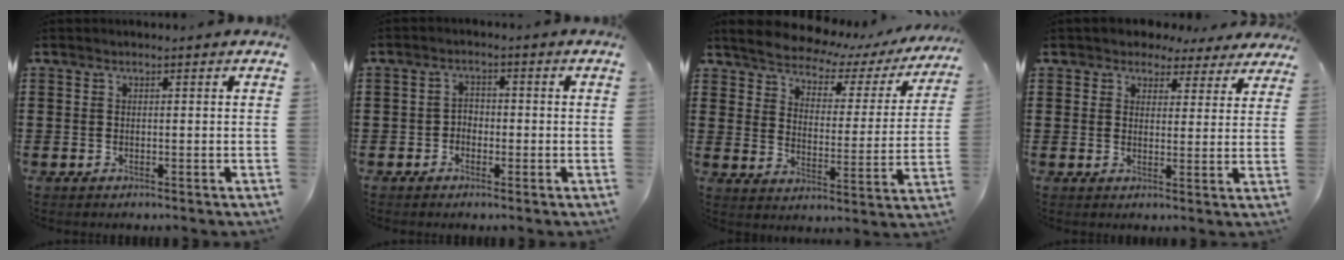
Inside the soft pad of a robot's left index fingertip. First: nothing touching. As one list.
[{"total": 2.0, "force": [-1.5, 1.2, 0.3], "torque": [-0.009, 0.007, -0.035]}, {"total": 4.2, "force": [4.0, 0.9, 1.1], "torque": [-0.048, -0.034, 0.060]}, {"total": 3.6, "force": [3.1, 1.7, 0.6], "torque": [-0.023, -0.008, 0.054]}]